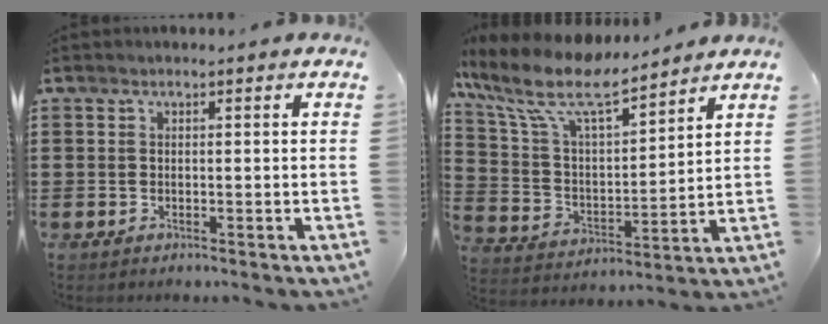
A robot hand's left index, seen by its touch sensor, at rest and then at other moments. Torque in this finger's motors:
{"motor_torque": [1.69, -0.45, 0.85, 0.21]}